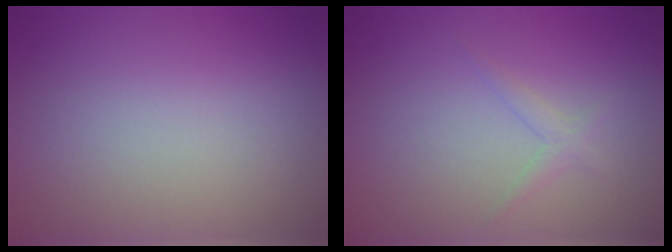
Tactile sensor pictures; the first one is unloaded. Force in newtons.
{"total": 1.1, "press": 1.1, "slide": 0.1}